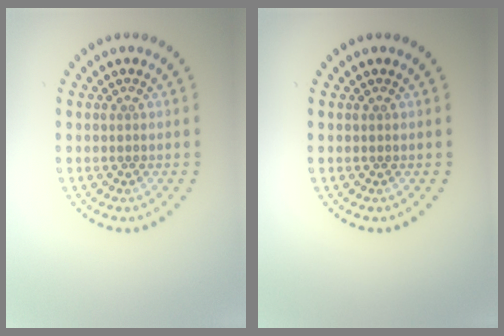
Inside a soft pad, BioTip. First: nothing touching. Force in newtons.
{"total": 0.0}